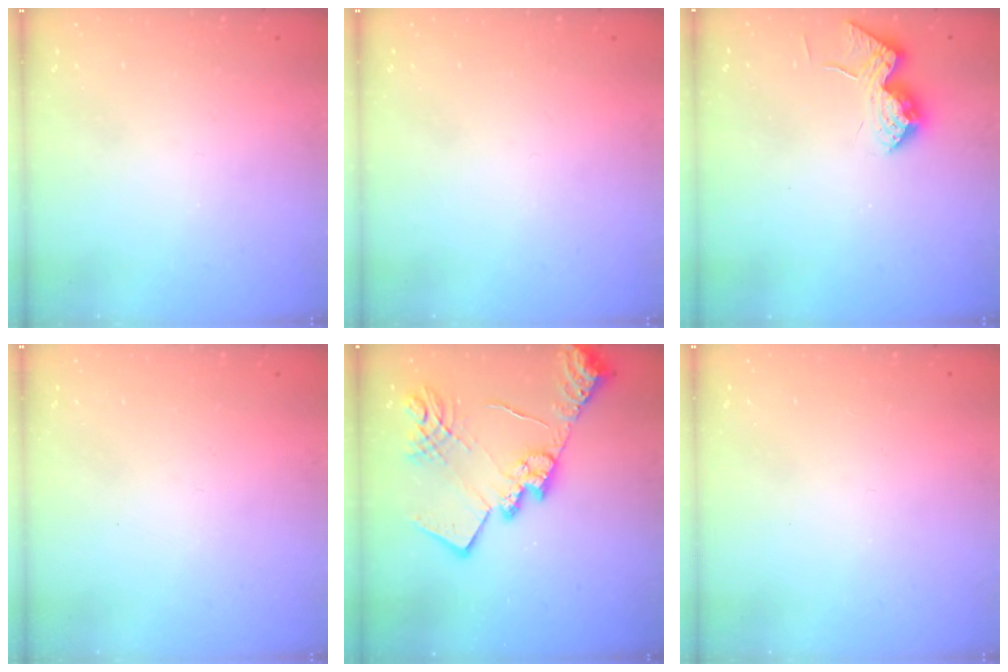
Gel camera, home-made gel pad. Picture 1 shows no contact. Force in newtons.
{"total": 0.0}
{"total": 15.0, "press": 15.0, "slide": 0.9}
{"total": 0.0}
{"total": 19.4, "press": 19.4, "slide": 1.9}
{"total": 0.0}